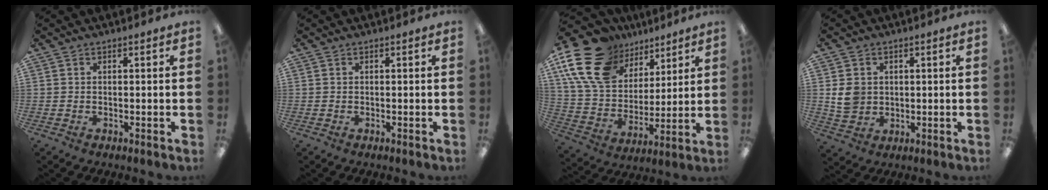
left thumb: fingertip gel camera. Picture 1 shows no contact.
{"total": 0.0}
{"total": 20.5, "force": [11.6, 13.1, 10.6], "torque": [-0.210, -0.048, 0.220]}
{"total": 6.1, "force": [1.0, 5.3, 2.7], "torque": [-0.049, 0.005, 0.020]}